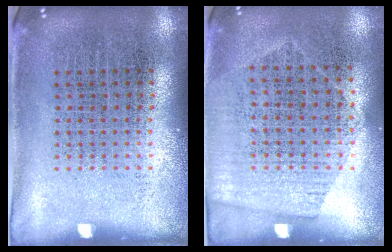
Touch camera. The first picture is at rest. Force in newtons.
{"total": 1.4, "press": 1.1, "slide": 0.7}